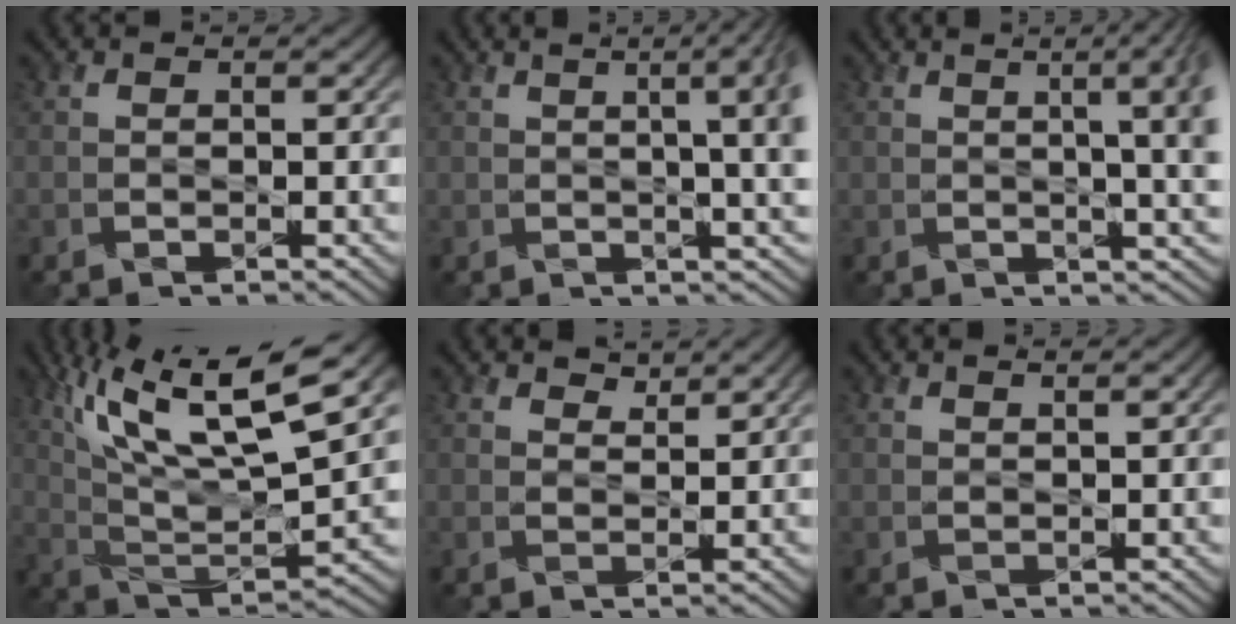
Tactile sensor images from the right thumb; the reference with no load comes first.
{"total": 8.6, "force": [1.8, 2.6, 8.1], "torque": [-0.074, 0.033, 0.010]}
{"total": 9.5, "force": [2.1, 2.9, 8.8], "torque": [-0.078, 0.035, 0.015]}
{"total": 16.9, "force": [8.6, 5.2, 13.6], "torque": [-0.273, 0.000, 0.156]}
{"total": 2.0, "force": [1.9, 0.5, 0.6], "torque": [-0.013, -0.003, 0.040]}
{"total": 0.8, "force": [0.7, 0.0, 0.4], "torque": [-0.011, 0.000, 0.010]}